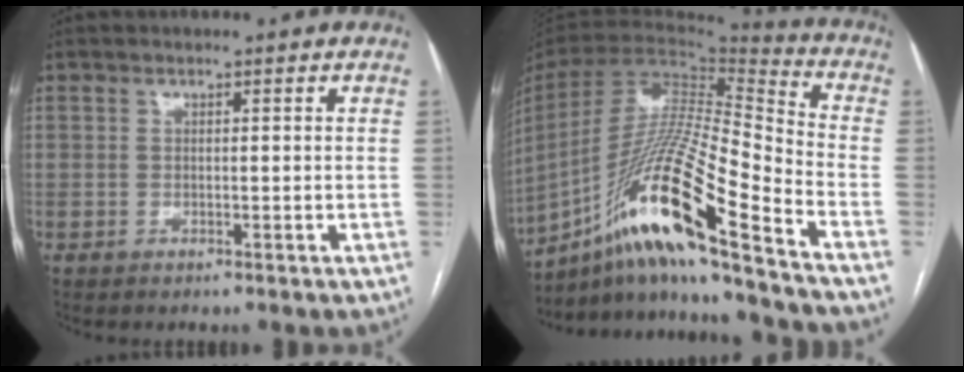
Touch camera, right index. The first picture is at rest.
{"total": 21.9, "force": [-14.0, -0.3, 16.8], "torque": [-0.340, -0.024, -0.266]}